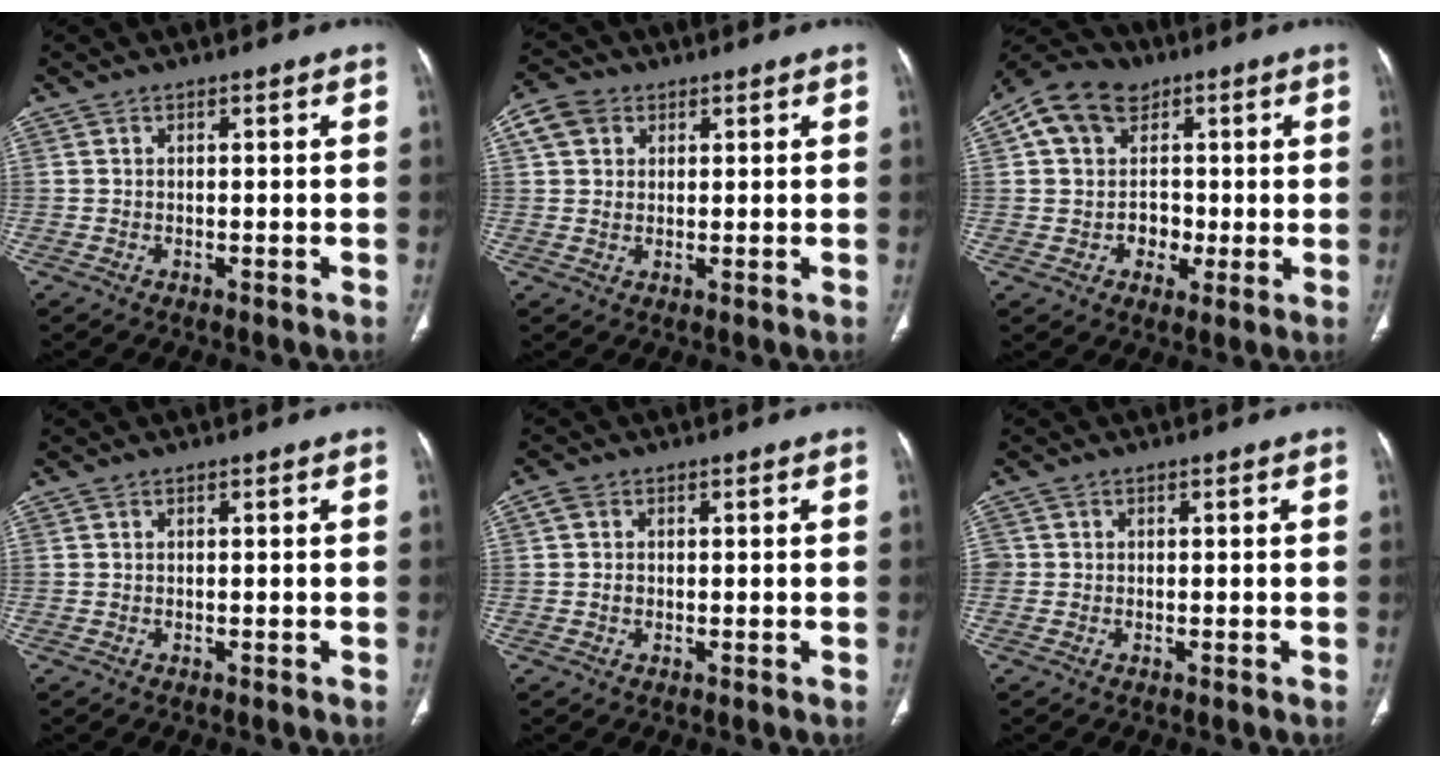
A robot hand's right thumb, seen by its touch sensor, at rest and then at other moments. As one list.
[{"total": 5.5, "force": [2.3, 4.3, 2.5], "torque": [-0.039, 0.006, 0.043]}, {"total": 13.5, "force": [3.3, 11.6, 6.1], "torque": [-0.084, 0.013, 0.053]}, {"total": 0.0}, {"total": 1.9, "force": [0.0, 1.6, 1.0], "torque": [-0.021, 0.004, 0.000]}, {"total": 1.0, "force": [-0.1, 1.0, 0.3], "torque": [0.004, 0.004, -0.002]}]